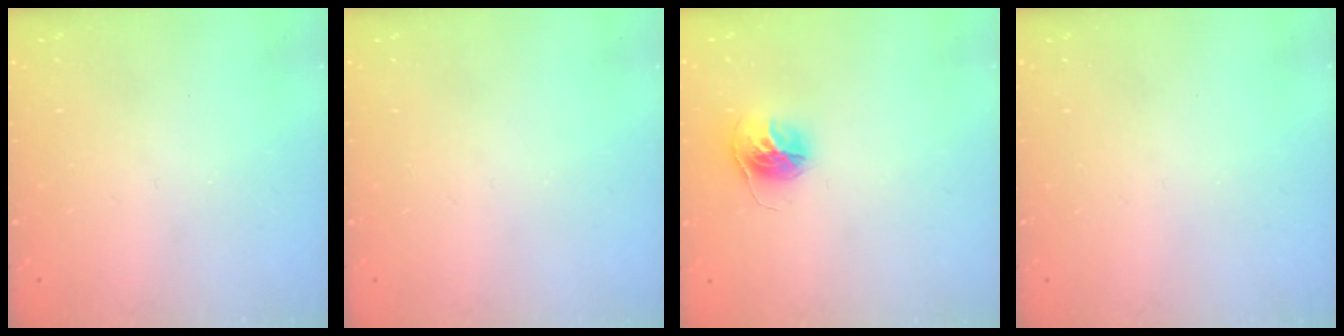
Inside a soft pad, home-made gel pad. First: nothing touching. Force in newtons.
{"total": 0.0}
{"total": 11.8, "press": 11.7, "slide": 0.8}
{"total": 0.0}